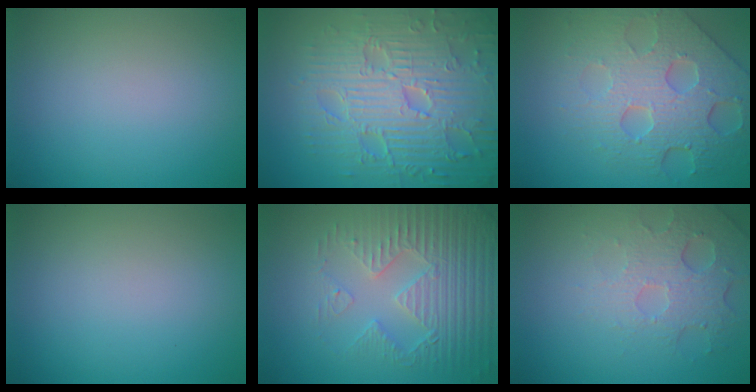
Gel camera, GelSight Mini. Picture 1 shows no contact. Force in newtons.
{"total": 9.6, "press": 7.0, "slide": 6.6}
{"total": 7.4, "press": 5.6, "slide": 4.9}
{"total": 0.0}
{"total": 4.6, "press": 4.4, "slide": 1.1}
{"total": 5.0, "press": 3.3, "slide": 3.8}